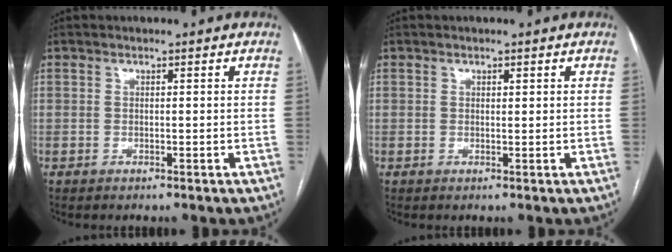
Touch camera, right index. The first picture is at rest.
{"total": 0.6, "force": [0.3, 0.2, 0.4], "torque": [-0.008, -0.001, 0.004]}